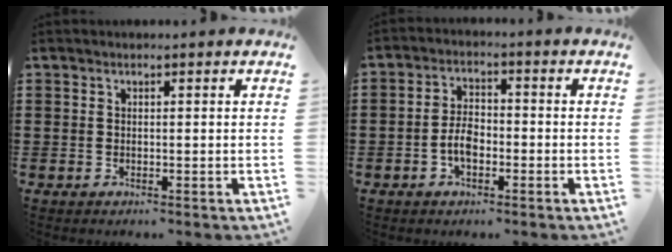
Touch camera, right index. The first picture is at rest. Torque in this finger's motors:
{"motor_torque": [0.90, 1.24, 0.10, 0.03]}